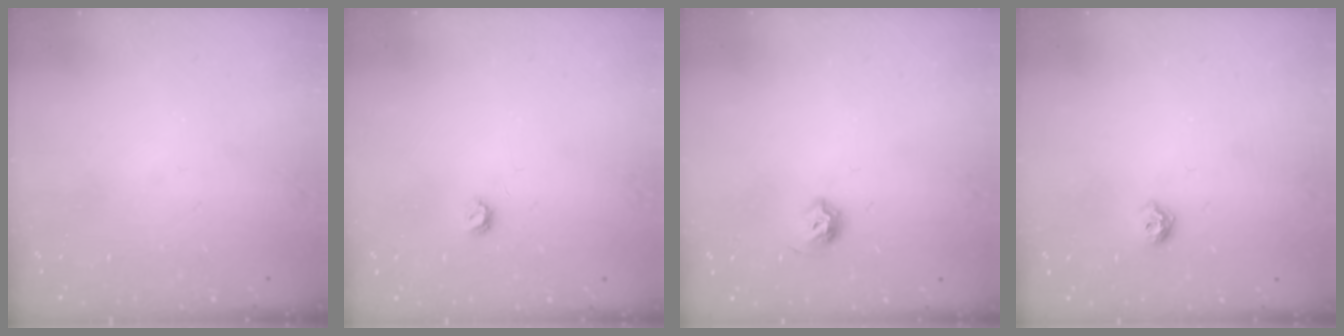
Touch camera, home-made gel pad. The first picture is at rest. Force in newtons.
{"total": 4.0, "press": 4.0, "slide": 0.6}
{"total": 5.7, "press": 5.6, "slide": 1.0}
{"total": 5.9, "press": 5.8, "slide": 1.0}